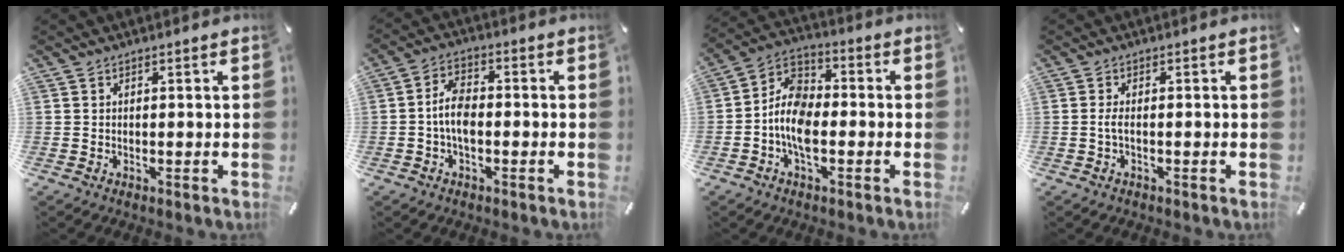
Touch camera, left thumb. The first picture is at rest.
{"total": 6.6, "force": [-1.5, 3.6, 5.3], "torque": [-0.111, 0.009, -0.030]}
{"total": 9.6, "force": [-3.4, 5.8, 6.8], "torque": [-0.152, 0.012, -0.065]}
{"total": 2.3, "force": [-0.6, 0.7, 2.1], "torque": [-0.053, -0.003, -0.016]}